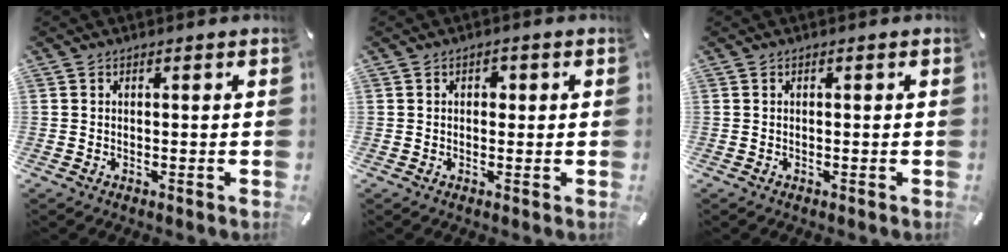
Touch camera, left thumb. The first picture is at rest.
{"total": 1.6, "force": [0.1, 1.3, 1.0], "torque": [-0.013, 0.005, -0.003]}
{"total": 0.0}